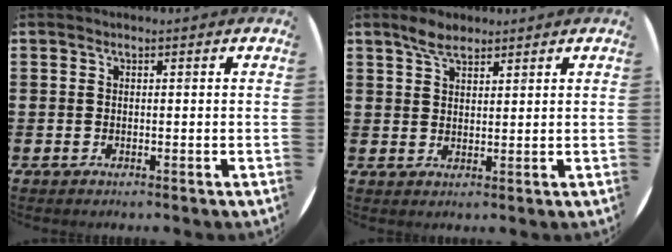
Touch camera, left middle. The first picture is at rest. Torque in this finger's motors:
{"motor_torque": [0.13, 0.05, 0.04, 0.02]}